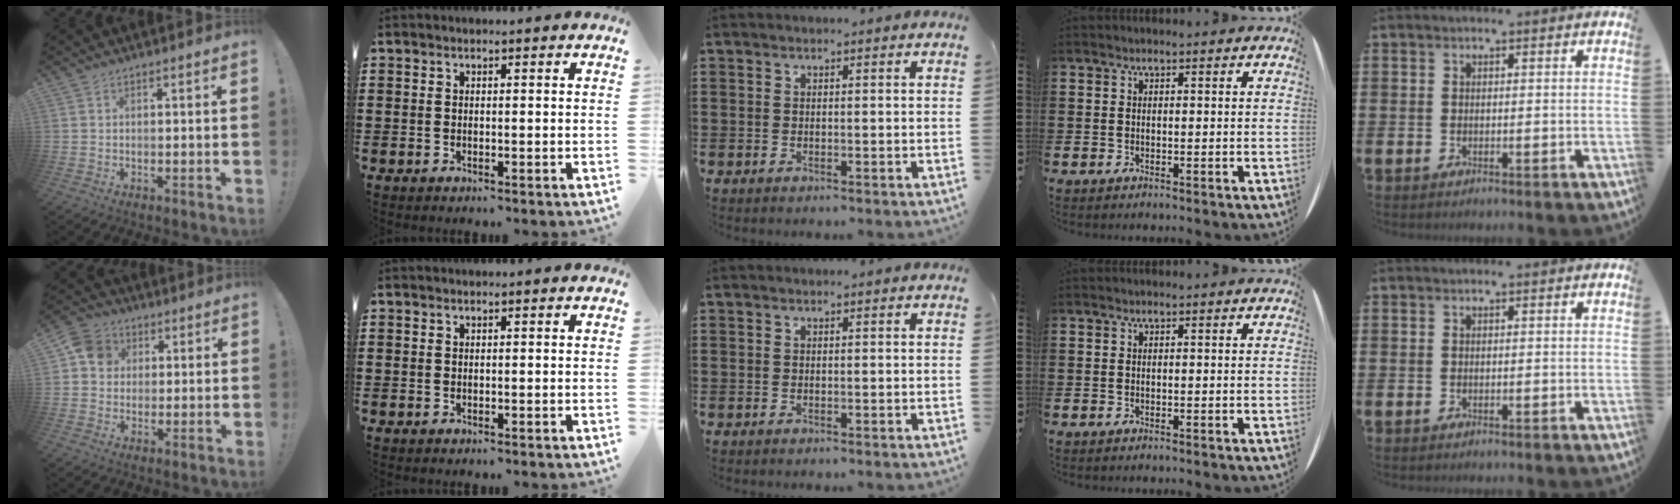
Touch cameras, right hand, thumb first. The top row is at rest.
{"thumb": {"total": 8.2, "force": [1.9, 7.3, 3.3], "torque": [-0.040, 0.003, 0.040]}}